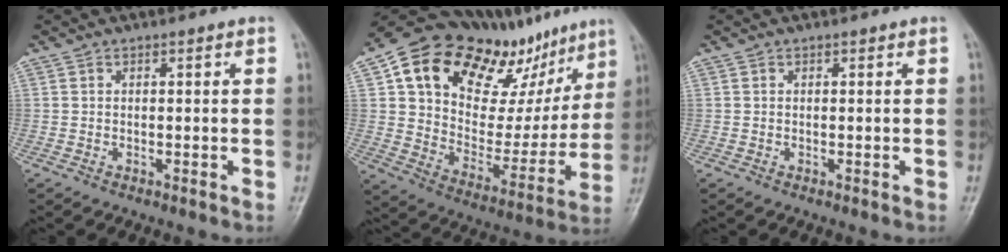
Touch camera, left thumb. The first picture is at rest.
{"total": 26.4, "force": [15.5, 15.1, 15.1], "torque": [-0.177, -0.013, 0.257]}
{"total": 0.0}